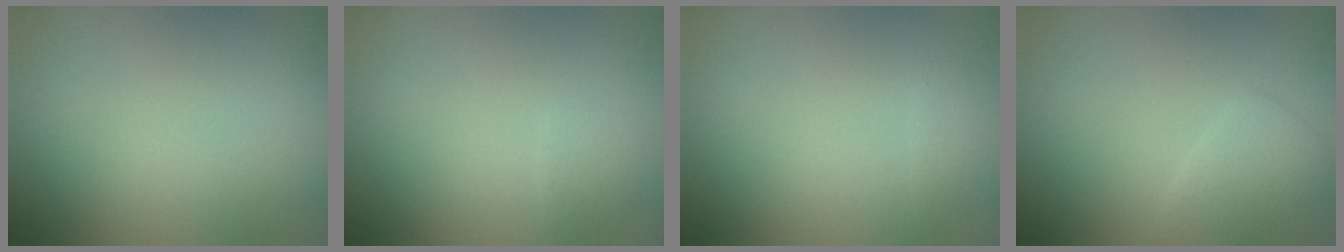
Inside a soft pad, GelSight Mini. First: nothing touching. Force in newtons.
{"total": 1.0, "press": 1.0, "slide": 0.0}
{"total": 0.6, "press": 0.6, "slide": 0.0}
{"total": 2.5, "press": 2.5, "slide": 0.2}